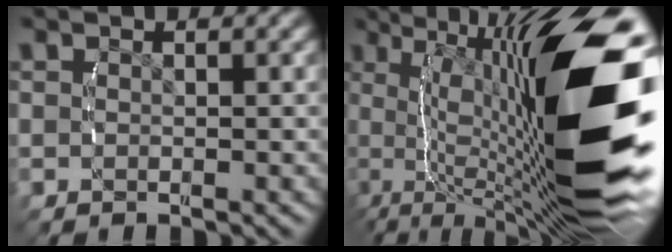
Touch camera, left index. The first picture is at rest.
{"total": 18.4, "force": [-0.1, 8.1, 16.5], "torque": [-0.226, 0.001, 0.003]}